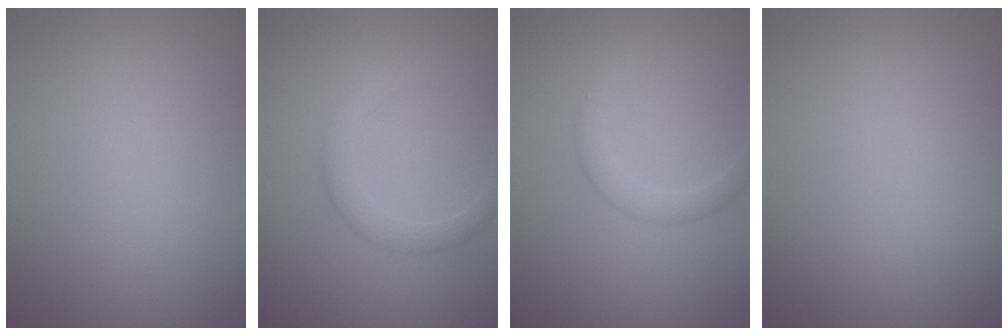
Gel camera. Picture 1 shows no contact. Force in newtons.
{"total": 2.2, "press": 2.2, "slide": 0.1}
{"total": 1.8, "press": 1.8, "slide": 0.1}
{"total": 0.0}